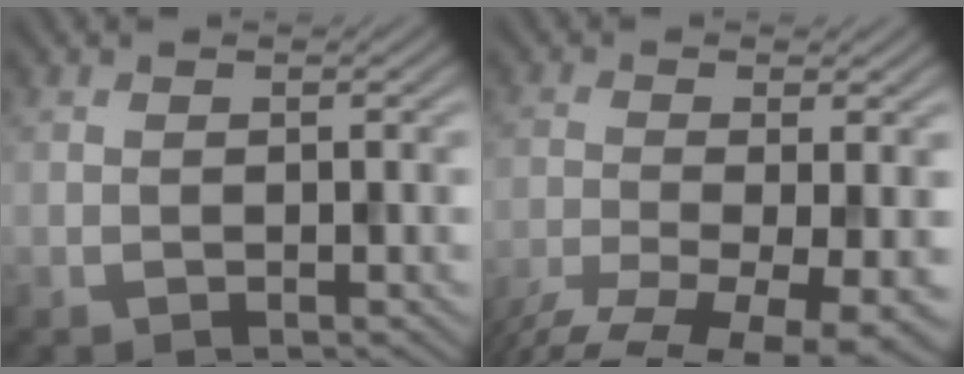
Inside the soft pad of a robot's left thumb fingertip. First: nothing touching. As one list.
[{"total": 9.7, "force": [-6.1, 2.6, 7.1], "torque": [-0.142, -0.023, -0.093]}]